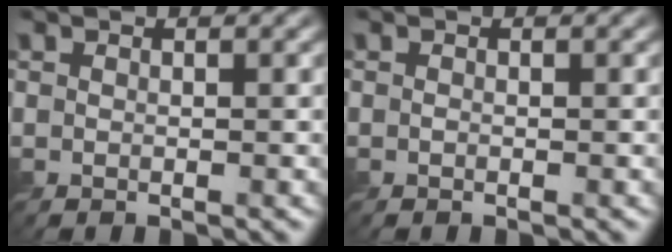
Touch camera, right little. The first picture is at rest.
{"total": 0.0}